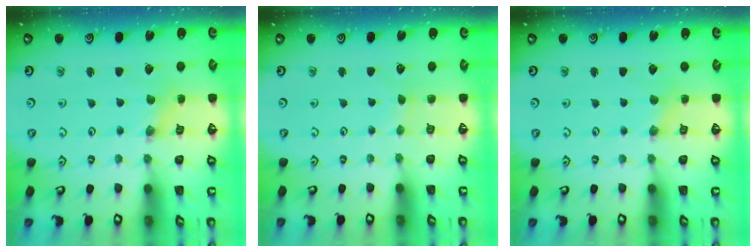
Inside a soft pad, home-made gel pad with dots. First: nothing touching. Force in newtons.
{"total": 1.0, "press": 0.9, "slide": 0.2}
{"total": 1.7, "press": 1.6, "slide": 0.4}